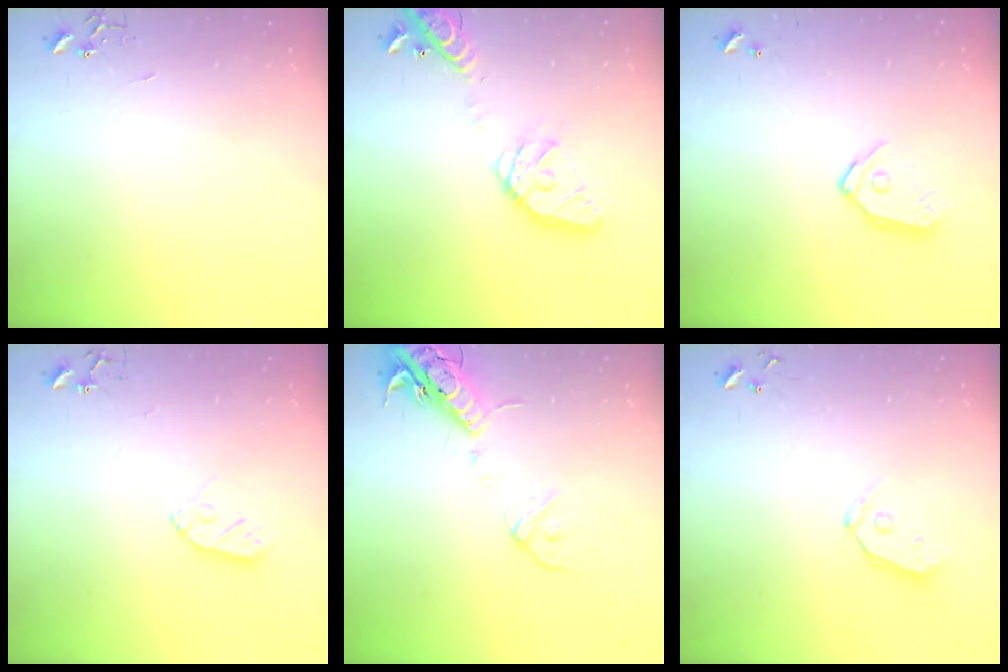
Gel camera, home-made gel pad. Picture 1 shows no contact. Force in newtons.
{"total": 16.7, "press": 16.5, "slide": 2.5}
{"total": 11.6, "press": 11.5, "slide": 1.2}
{"total": 7.6, "press": 7.6, "slide": 0.5}
{"total": 16.3, "press": 16.0, "slide": 3.3}
{"total": 6.9, "press": 6.9, "slide": 0.7}